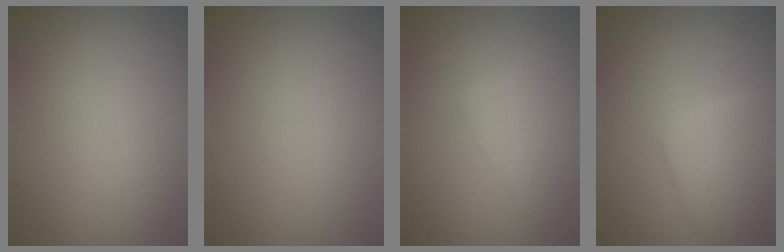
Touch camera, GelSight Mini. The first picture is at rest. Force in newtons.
{"total": 0.0}
{"total": 2.9, "press": 2.9, "slide": 0.0}
{"total": 3.6, "press": 3.6, "slide": 0.1}